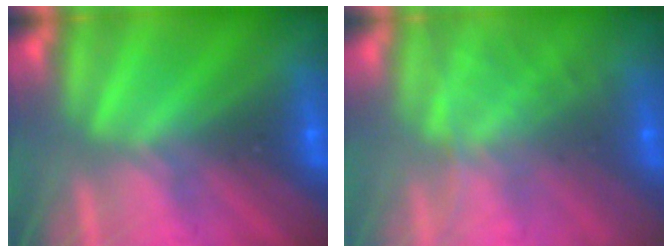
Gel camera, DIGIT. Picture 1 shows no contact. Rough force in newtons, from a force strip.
{"total": 7.6}